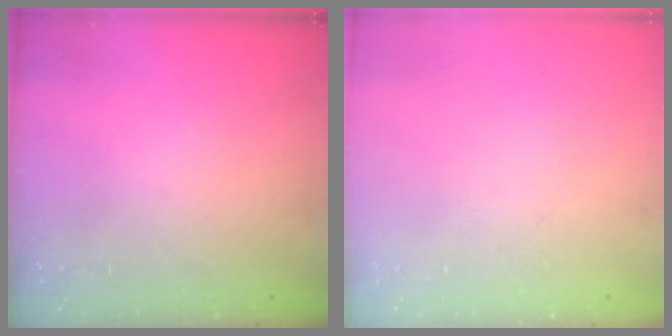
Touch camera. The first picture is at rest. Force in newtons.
{"total": 0.0}